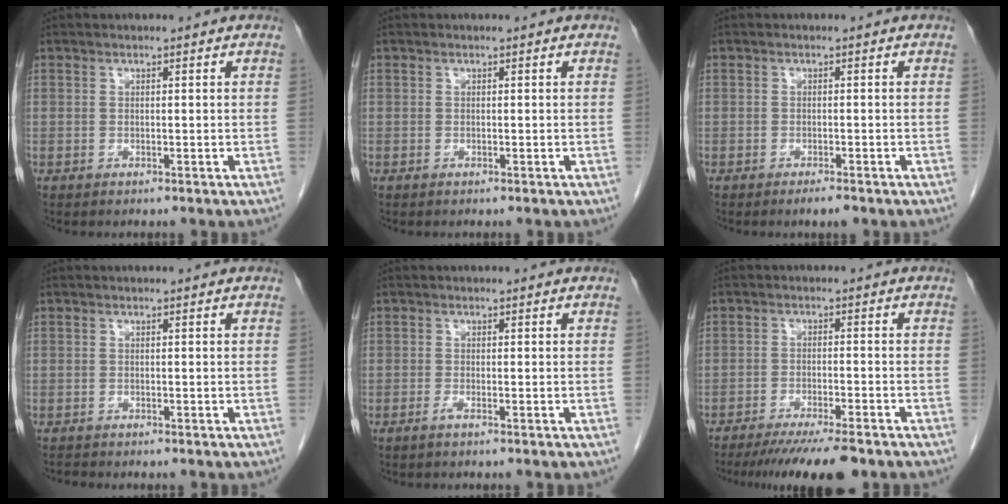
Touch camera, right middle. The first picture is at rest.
{"total": 0.0}
{"total": 1.7, "force": [-1.3, 0.2, 1.1], "torque": [-0.016, -0.002, -0.018]}
{"total": 0.6, "force": [-0.6, -0.1, -0.1], "torque": [-0.004, -0.005, -0.013]}
{"total": 0.9, "force": [-0.6, -0.1, 0.6], "torque": [-0.012, -0.001, -0.013]}
{"total": 10.8, "force": [-8.8, 0.7, 6.2], "torque": [-0.081, -0.022, -0.135]}